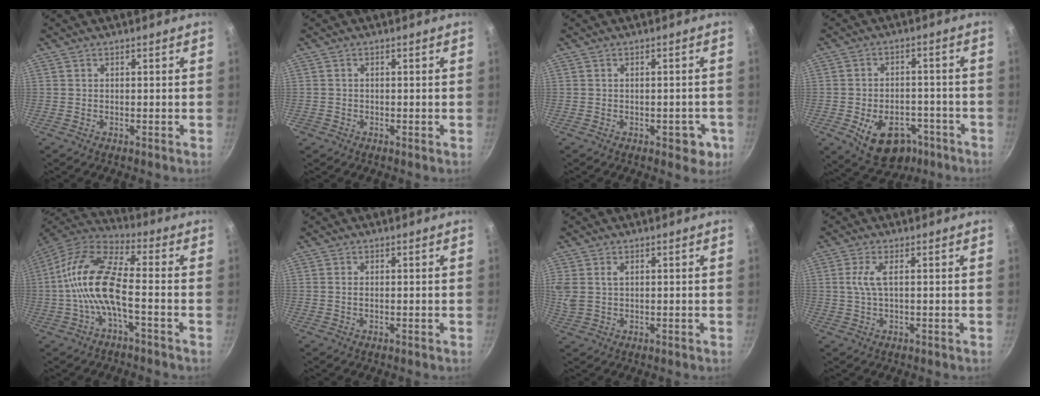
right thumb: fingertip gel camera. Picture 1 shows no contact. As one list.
[{"total": 0.9, "force": [-0.5, 0.7, 0.3], "torque": [-0.002, 0.001, -0.010]}, {"total": 3.9, "force": [-1.7, 2.1, 2.8], "torque": [-0.012, 0.012, -0.017]}, {"total": 12.5, "force": [-6.0, 8.2, 7.2], "torque": [-0.092, 0.031, -0.080]}, {"total": 14.3, "force": [-2.3, 5.0, 13.2], "torque": [-0.285, 0.044, -0.050]}, {"total": 0.7, "force": [0.0, 0.3, 0.6], "torque": [-0.013, -0.002, 0.000]}, {"total": 4.4, "force": [1.1, 2.9, 3.2], "torque": [-0.089, 0.009, 0.030]}, {"total": 3.4, "force": [0.6, 0.9, 3.2], "torque": [-0.089, 0.006, 0.014]}]